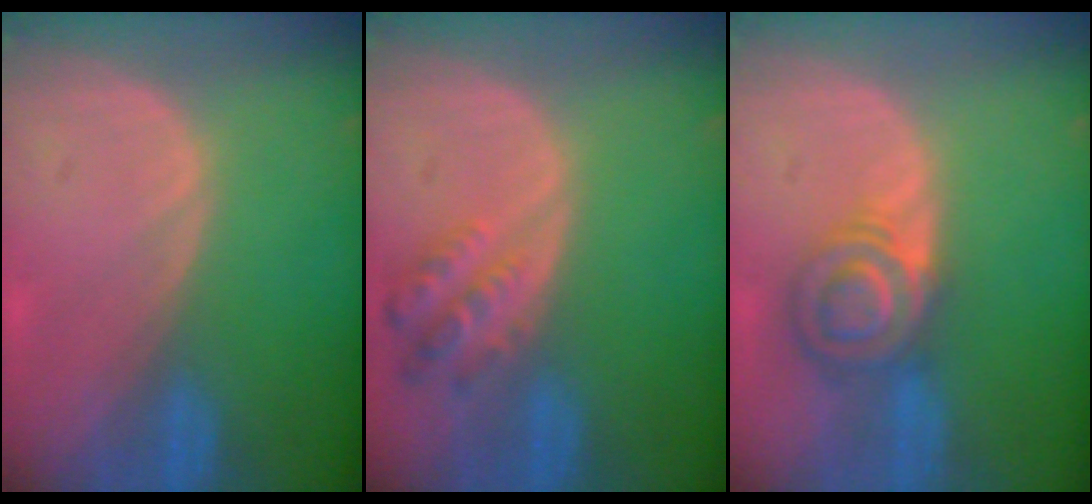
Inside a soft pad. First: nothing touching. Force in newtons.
{"total": 5.0, "press": 4.8, "slide": 1.5}
{"total": 6.2, "press": 6.1, "slide": 1.2}